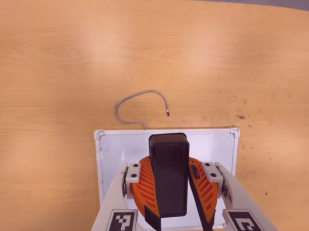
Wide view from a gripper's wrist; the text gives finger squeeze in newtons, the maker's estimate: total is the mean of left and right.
{"total": 10.5, "left": 11.0, "right": 10.0}